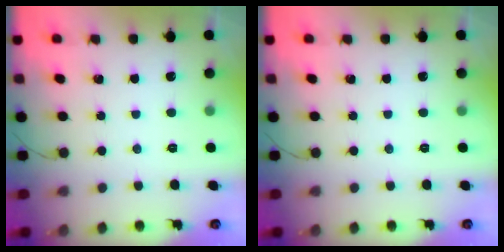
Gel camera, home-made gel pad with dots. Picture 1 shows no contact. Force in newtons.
{"total": 0.0}